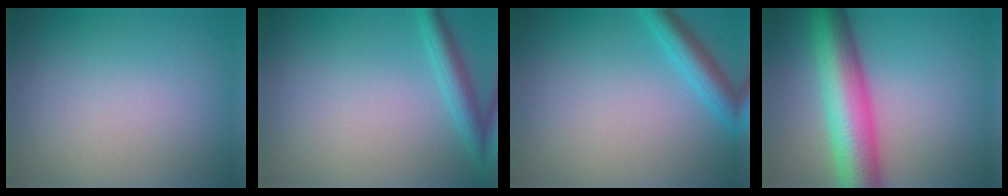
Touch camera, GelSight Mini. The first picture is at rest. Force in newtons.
{"total": 3.1, "press": 3.1, "slide": 0.2}
{"total": 3.4, "press": 3.4, "slide": 0.2}
{"total": 9.3, "press": 9.3, "slide": 0.3}